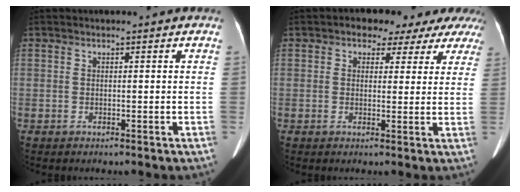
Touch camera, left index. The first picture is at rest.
{"total": 8.0, "force": [6.1, 4.3, 2.9], "torque": [-0.015, 0.004, 0.049]}